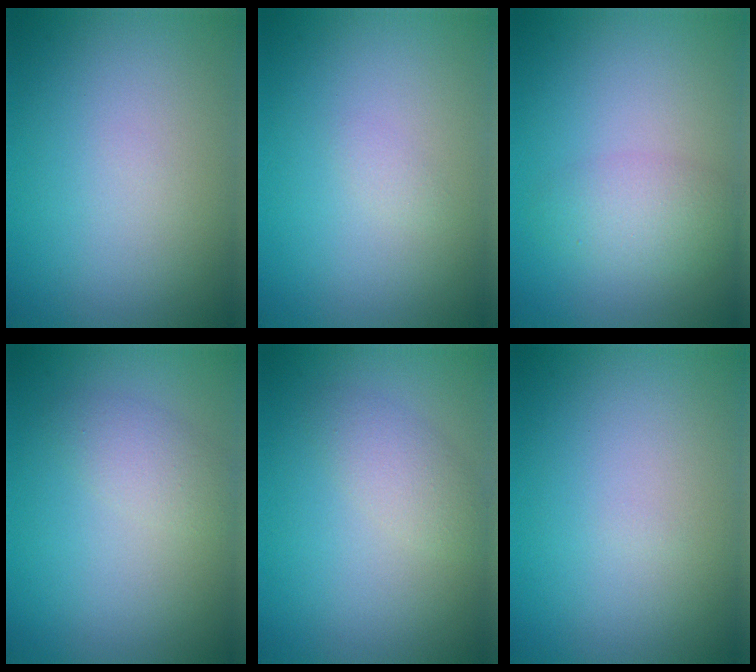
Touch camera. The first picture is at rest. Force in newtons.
{"total": 0.7, "press": 0.7, "slide": 0.1}
{"total": 2.6, "press": 2.6, "slide": 0.2}
{"total": 2.2, "press": 2.2, "slide": 0.1}
{"total": 2.1, "press": 2.1, "slide": 0.0}
{"total": 0.0}